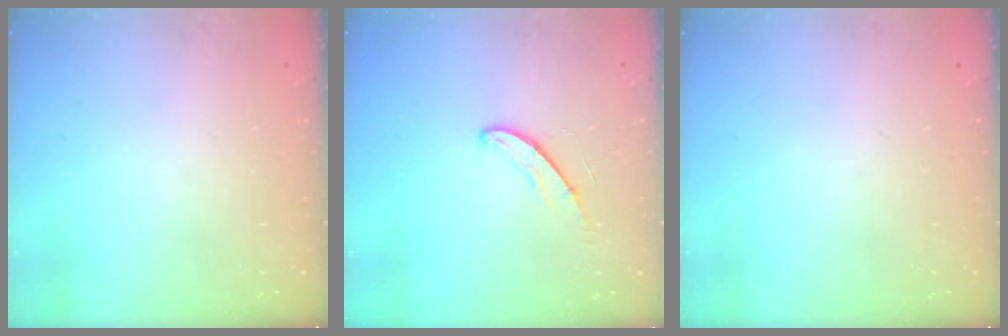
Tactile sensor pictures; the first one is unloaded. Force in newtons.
{"total": 5.6, "press": 5.5, "slide": 0.5}
{"total": 0.0}